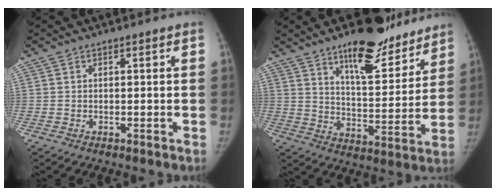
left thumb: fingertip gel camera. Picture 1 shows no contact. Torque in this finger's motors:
{"motor_torque": [1.00, -0.27, 1.17, -1.23, 0.29]}